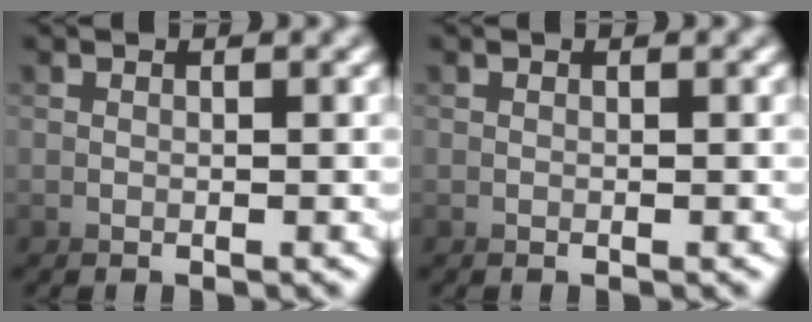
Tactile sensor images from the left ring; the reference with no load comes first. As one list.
[{"total": 0.0}]